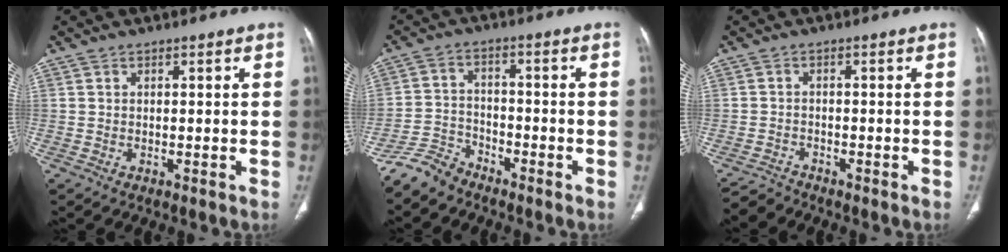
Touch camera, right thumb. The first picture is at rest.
{"total": 5.8, "force": [-5.3, 2.3, 0.5], "torque": [-0.008, 0.029, -0.113]}
{"total": 2.4, "force": [-2.3, 0.2, -0.8], "torque": [0.011, -0.005, -0.045]}